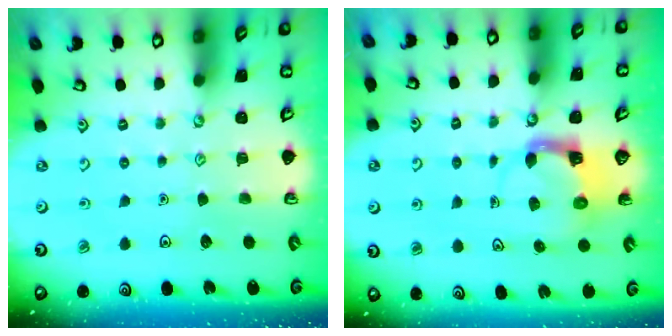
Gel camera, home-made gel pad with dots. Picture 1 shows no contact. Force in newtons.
{"total": 3.7, "press": 3.7, "slide": 0.6}